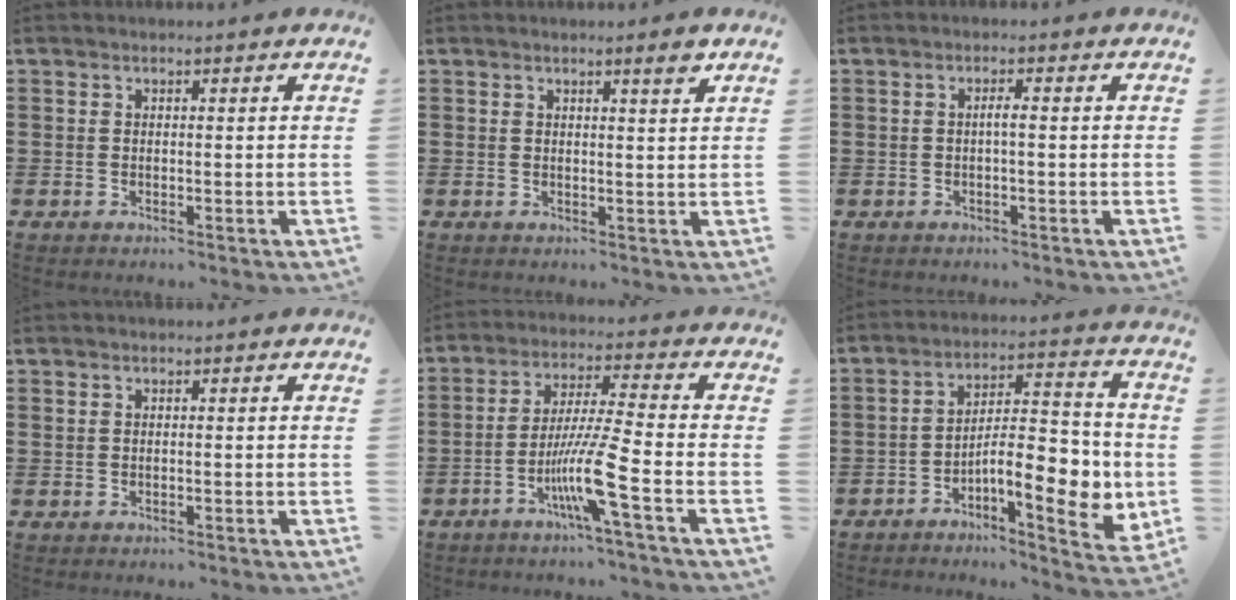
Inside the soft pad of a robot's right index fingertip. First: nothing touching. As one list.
[{"total": 2.4, "force": [1.7, -0.1, 1.7], "torque": [-0.028, -0.003, 0.027]}, {"total": 1.4, "force": [-0.3, 0.0, 1.3], "torque": [-0.025, 0.001, -0.006]}, {"total": 0.0}, {"total": 9.7, "force": [-4.5, -0.4, 8.6], "torque": [-0.178, -0.018, -0.089]}, {"total": 10.4, "force": [-3.4, 3.8, 9.1], "torque": [-0.127, -0.002, -0.058]}]